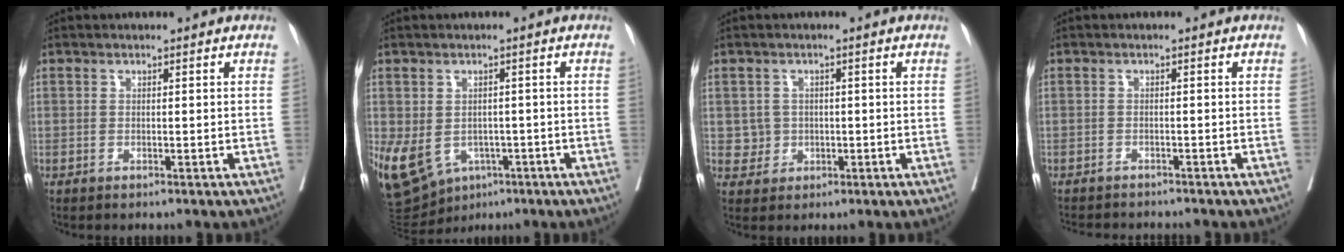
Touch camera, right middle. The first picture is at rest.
{"total": 12.0, "force": [-4.9, 9.0, 6.3], "torque": [-0.139, 0.002, -0.066]}
{"total": 2.6, "force": [-0.1, 2.6, 0.2], "torque": [0.005, 0.005, 0.001]}
{"total": 7.0, "force": [-6.6, 1.4, 2.0], "torque": [-0.024, -0.005, -0.091]}